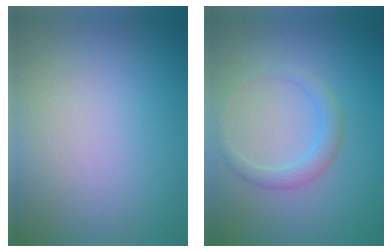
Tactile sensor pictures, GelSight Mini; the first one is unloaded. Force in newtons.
{"total": 1.8, "press": 1.8, "slide": 0.2}